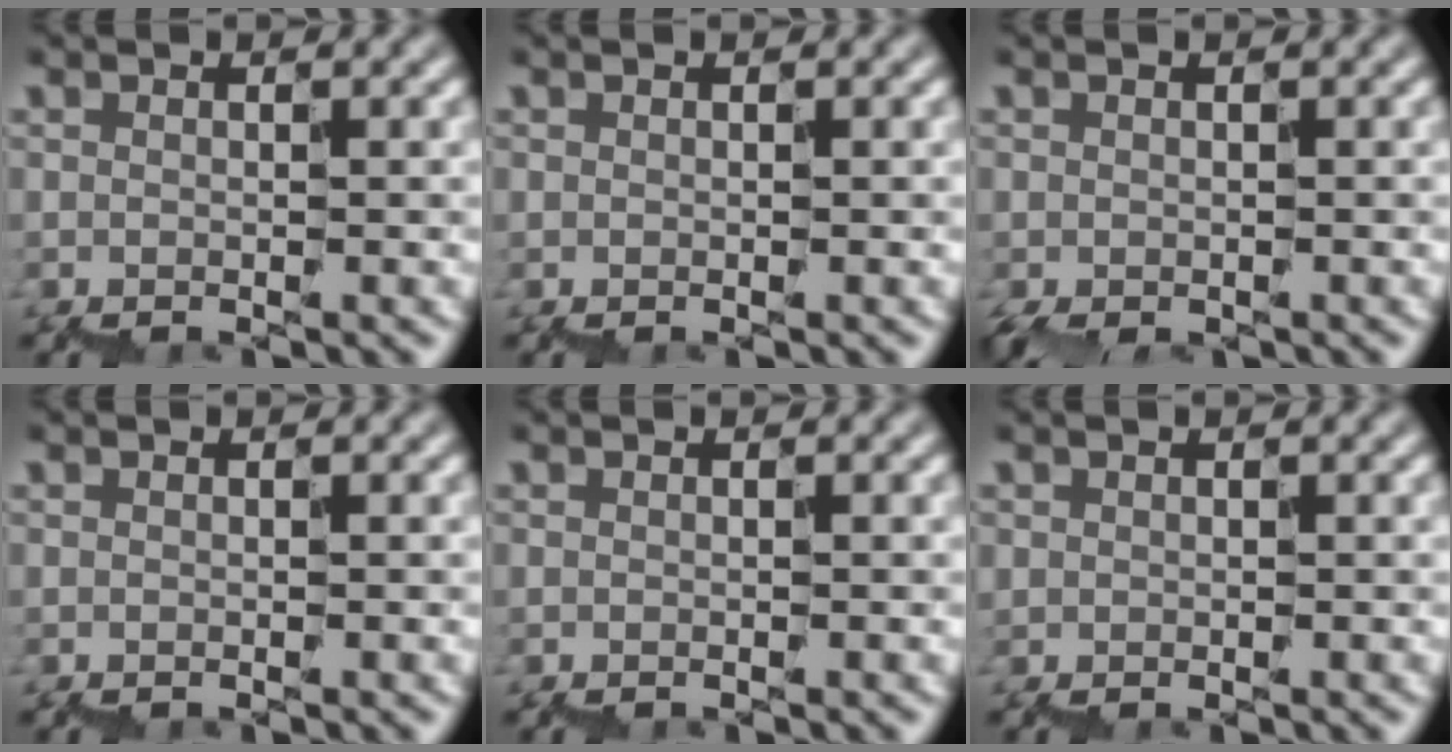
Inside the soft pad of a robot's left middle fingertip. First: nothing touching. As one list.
[{"total": 0.0}, {"total": 1.8, "force": [-1.3, 0.8, 1.0], "torque": [-0.017, -0.005, -0.011]}, {"total": 0.0}, {"total": 0.0}, {"total": 0.0}]